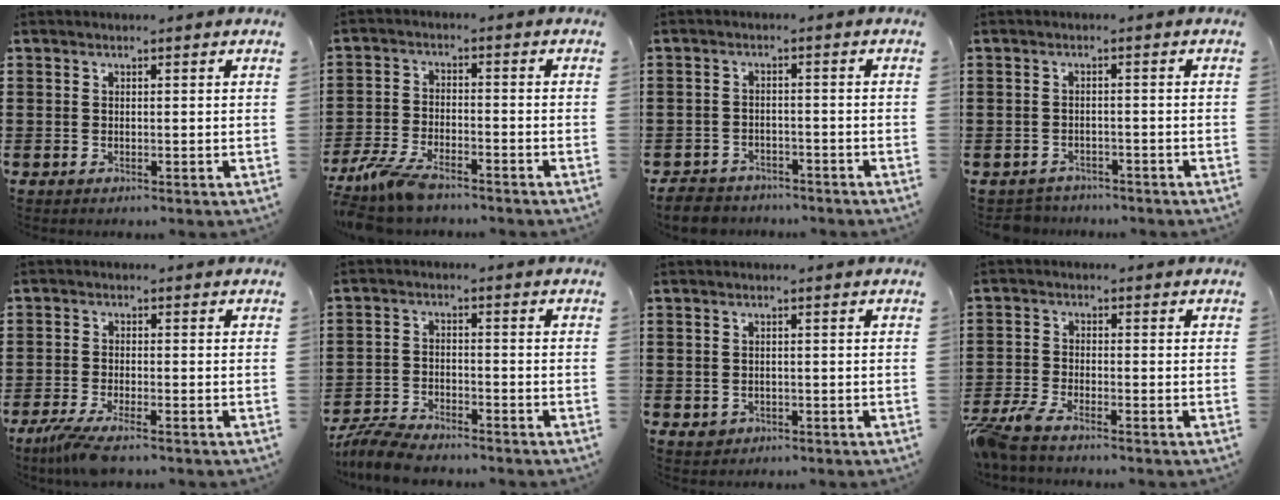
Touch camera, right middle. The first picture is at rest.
{"total": 5.7, "force": [-4.8, 1.3, 2.8], "torque": [-0.078, -0.006, -0.099]}
{"total": 3.7, "force": [-3.6, 0.8, 0.2], "torque": [-0.014, 0.000, -0.077]}
{"total": 1.9, "force": [-1.9, 0.3, -0.3], "torque": [-0.003, -0.001, -0.044]}
{"total": 3.8, "force": [-2.9, 0.1, 2.4], "torque": [-0.067, -0.018, -0.060]}
{"total": 5.8, "force": [-5.5, 0.7, 1.6], "torque": [-0.043, 0.001, -0.111]}
{"total": 1.0, "force": [-0.4, 0.9, 0.4], "torque": [-0.012, 0.000, -0.008]}
{"total": 3.9, "force": [-3.5, 0.3, 1.7], "torque": [-0.063, -0.013, -0.078]}